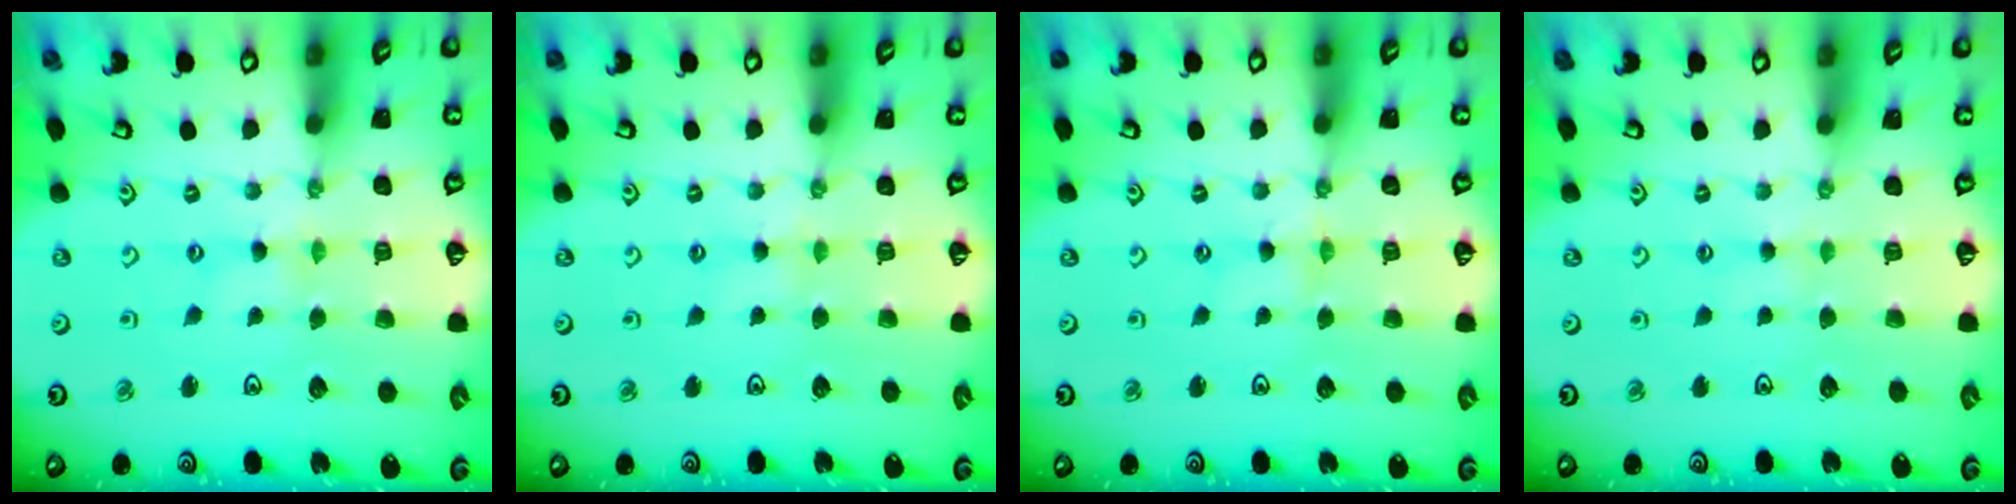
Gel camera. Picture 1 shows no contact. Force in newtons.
{"total": 2.5, "press": 2.5, "slide": 0.3}
{"total": 1.7, "press": 1.7, "slide": 0.2}
{"total": 1.6, "press": 1.6, "slide": 0.3}